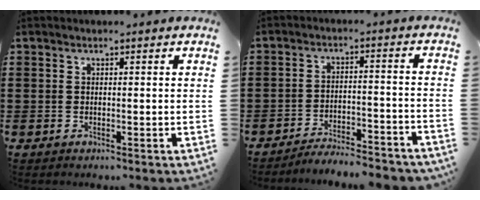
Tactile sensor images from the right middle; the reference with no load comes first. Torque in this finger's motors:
{"motor_torque": [1.26, -0.88, 0.18, 0.05]}